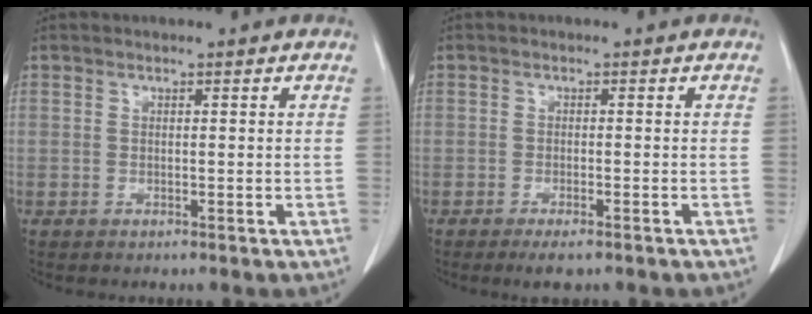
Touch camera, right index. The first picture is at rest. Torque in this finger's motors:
{"motor_torque": [0.31, -0.14, 0.11, 0.04]}